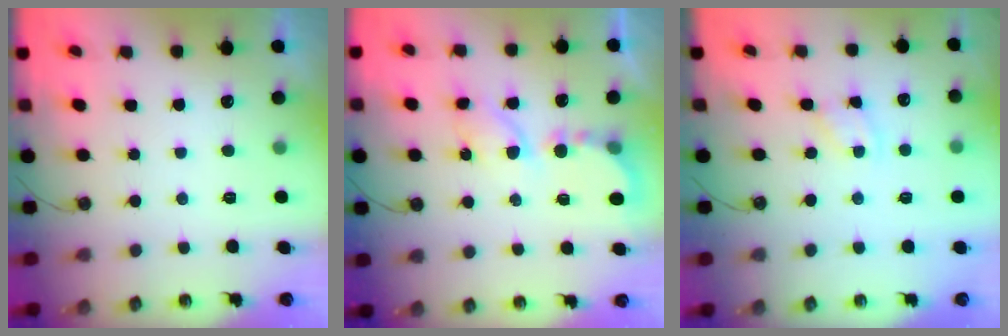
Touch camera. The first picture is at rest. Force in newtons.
{"total": 6.4, "press": 6.4, "slide": 0.3}
{"total": 1.9, "press": 1.9, "slide": 0.3}